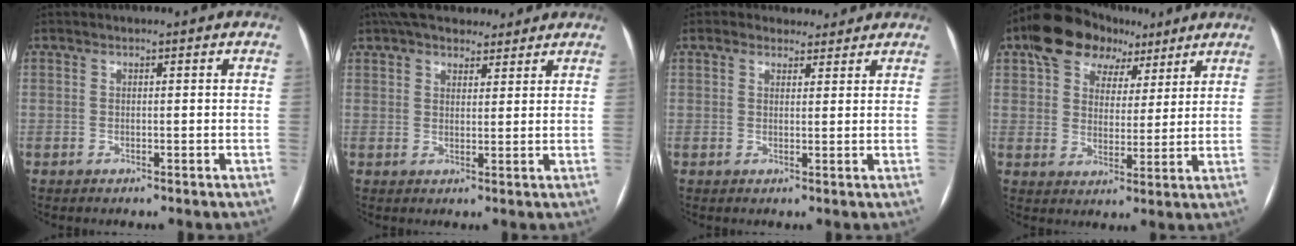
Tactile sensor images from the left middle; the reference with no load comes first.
{"total": 11.3, "force": [9.4, 4.5, 4.4], "torque": [-0.060, 0.034, 0.142]}
{"total": 3.6, "force": [3.1, 1.9, 0.1], "torque": [0.003, 0.014, 0.039]}
{"total": 11.2, "force": [6.9, 7.3, 5.0], "torque": [-0.078, 0.041, 0.111]}